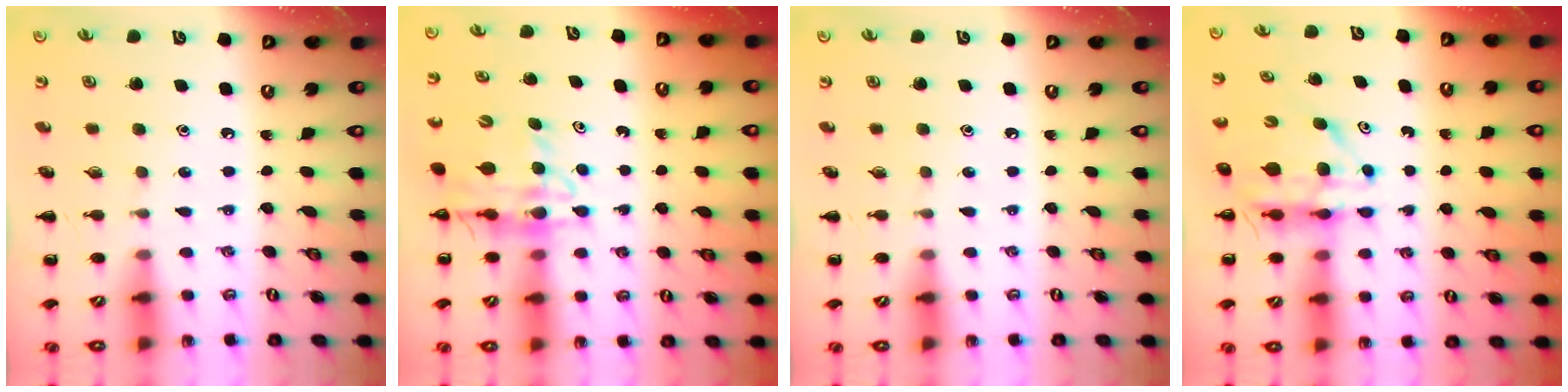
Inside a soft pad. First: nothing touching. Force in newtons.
{"total": 13.5, "press": 12.9, "slide": 4.2}
{"total": 0.0}
{"total": 8.8, "press": 8.3, "slide": 3.0}